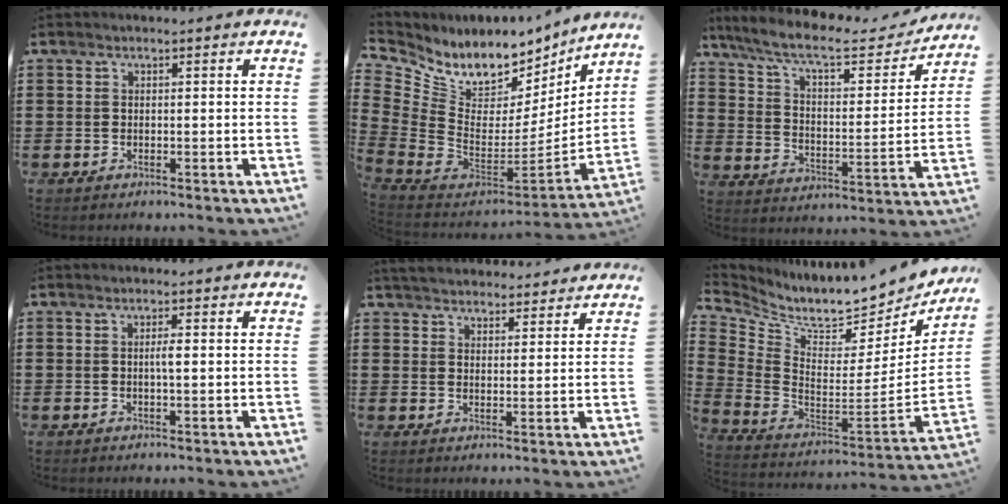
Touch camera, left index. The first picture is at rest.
{"total": 8.1, "force": [6.1, 4.2, 3.2], "torque": [-0.110, -0.075, 0.105]}
{"total": 8.7, "force": [7.1, 1.9, 4.7], "torque": [-0.119, -0.037, 0.119]}
{"total": 1.5, "force": [-0.1, 0.2, 1.4], "torque": [-0.028, -0.001, -0.003]}
{"total": 3.5, "force": [3.5, 0.7, 0.0], "torque": [-0.012, -0.009, 0.064]}
{"total": 7.1, "force": [6.5, 1.3, 2.6], "torque": [-0.075, -0.078, 0.103]}